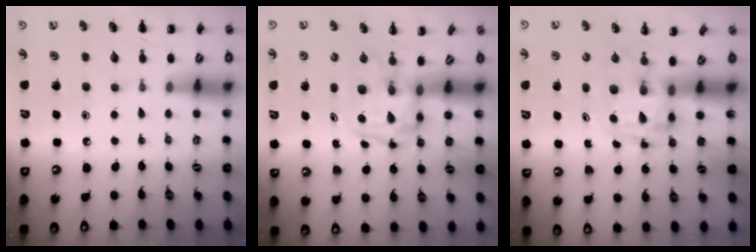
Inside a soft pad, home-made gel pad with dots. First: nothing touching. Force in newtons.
{"total": 3.9, "press": 3.8, "slide": 0.6}
{"total": 3.5, "press": 3.4, "slide": 0.5}